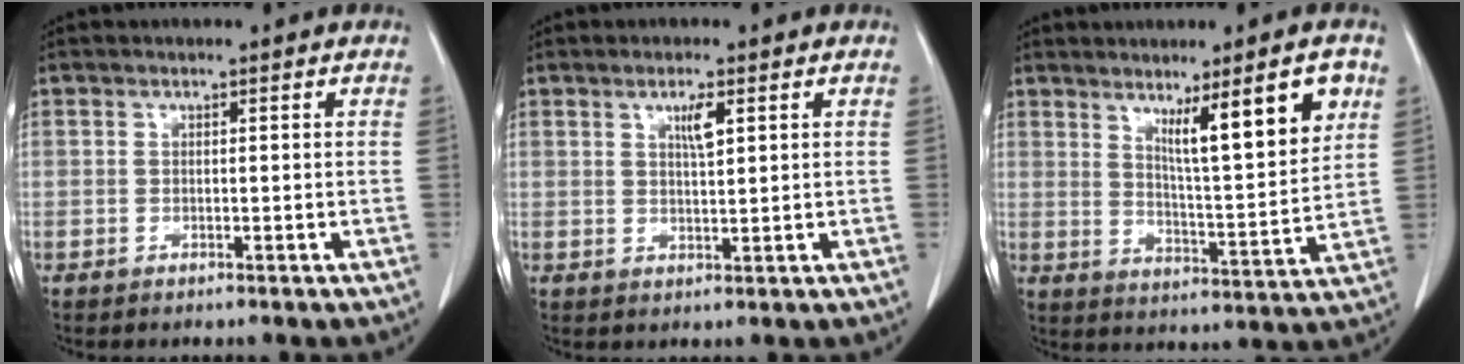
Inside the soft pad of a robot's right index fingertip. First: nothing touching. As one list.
[{"total": 2.9, "force": [1.4, 0.4, 2.5], "torque": [-0.044, -0.002, 0.024]}, {"total": 12.0, "force": [6.2, 0.7, 10.3], "torque": [-0.159, -0.015, 0.100]}]